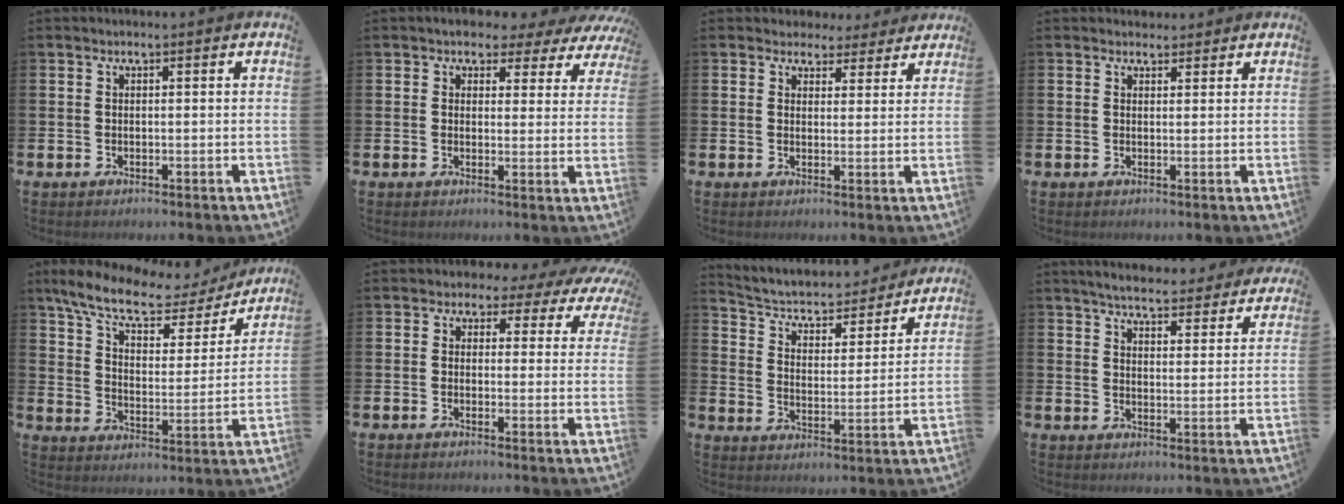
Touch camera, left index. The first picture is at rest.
{"total": 2.9, "force": [2.1, 1.9, 0.5], "torque": [-0.010, -0.019, 0.027]}
{"total": 3.6, "force": [3.0, 2.0, 0.0], "torque": [-0.001, -0.018, 0.050]}
{"total": 2.0, "force": [1.8, 0.8, 0.0], "torque": [0.018, -0.008, 0.030]}
{"total": 9.6, "force": [8.1, 2.9, 4.3], "torque": [-0.105, -0.049, 0.133]}
{"total": 1.9, "force": [0.7, 1.7, 0.5], "torque": [-0.016, -0.008, 0.002]}
{"total": 4.8, "force": [4.3, 1.7, 1.4], "torque": [-0.053, -0.038, 0.065]}
{"total": 5.3, "force": [5.1, 0.7, 0.9], "torque": [-0.023, -0.040, 0.085]}